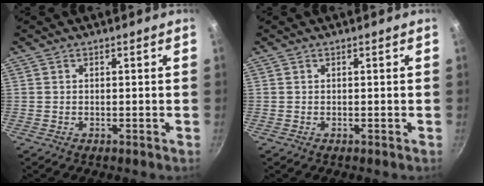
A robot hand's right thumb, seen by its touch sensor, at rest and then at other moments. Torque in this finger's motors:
{"motor_torque": [0.00, 0.00, 0.01, 0.01, 0.00]}